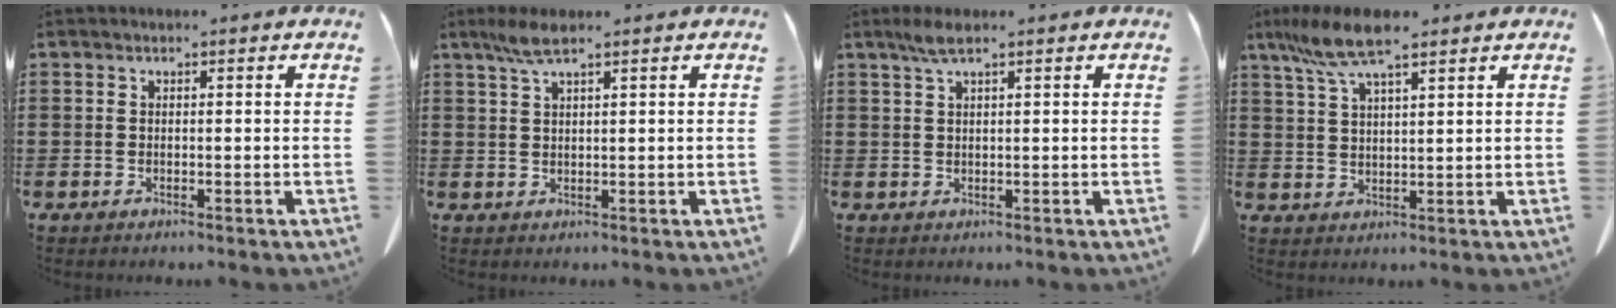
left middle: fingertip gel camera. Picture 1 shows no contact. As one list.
[{"total": 3.4, "force": [2.2, 0.6, 2.6], "torque": [-0.057, 0.003, 0.039]}, {"total": 2.4, "force": [1.4, 0.3, 1.9], "torque": [-0.040, 0.003, 0.025]}, {"total": 7.7, "force": [5.3, 1.6, 5.4], "torque": [-0.124, -0.005, 0.095]}]